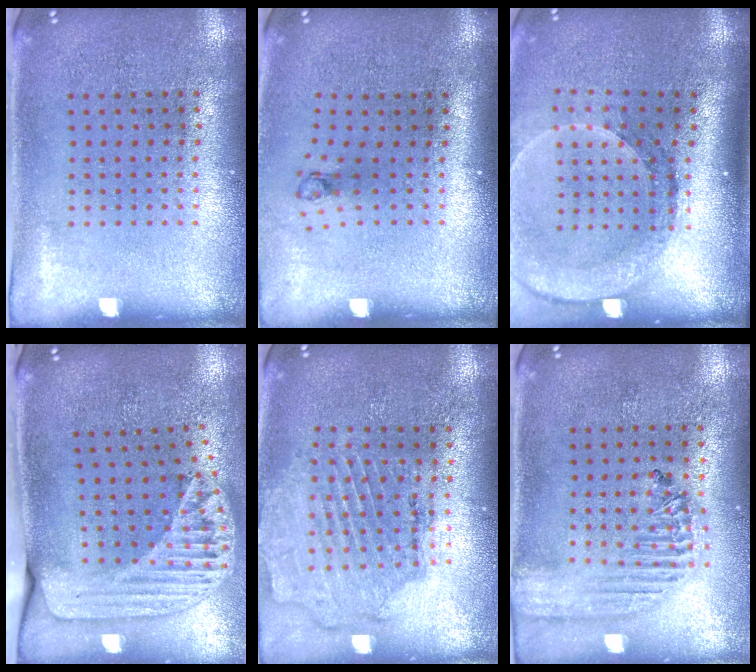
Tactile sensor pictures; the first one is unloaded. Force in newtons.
{"total": 0.8, "press": 0.3, "slide": 0.7}
{"total": 2.8, "press": 2.1, "slide": 1.9}
{"total": 1.8, "press": 1.5, "slide": 1.0}
{"total": 1.6, "press": 1.5, "slide": 0.4}
{"total": 1.8, "press": 1.7, "slide": 0.6}